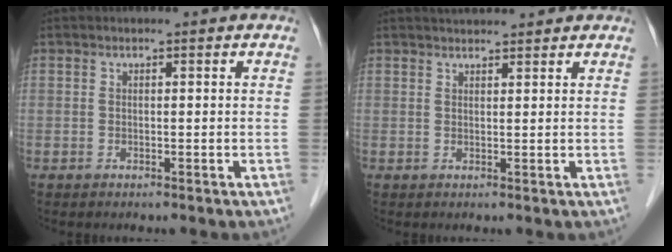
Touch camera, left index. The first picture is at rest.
{"total": 4.6, "force": [4.3, 0.8, 1.4], "torque": [-0.020, 0.032, 0.060]}